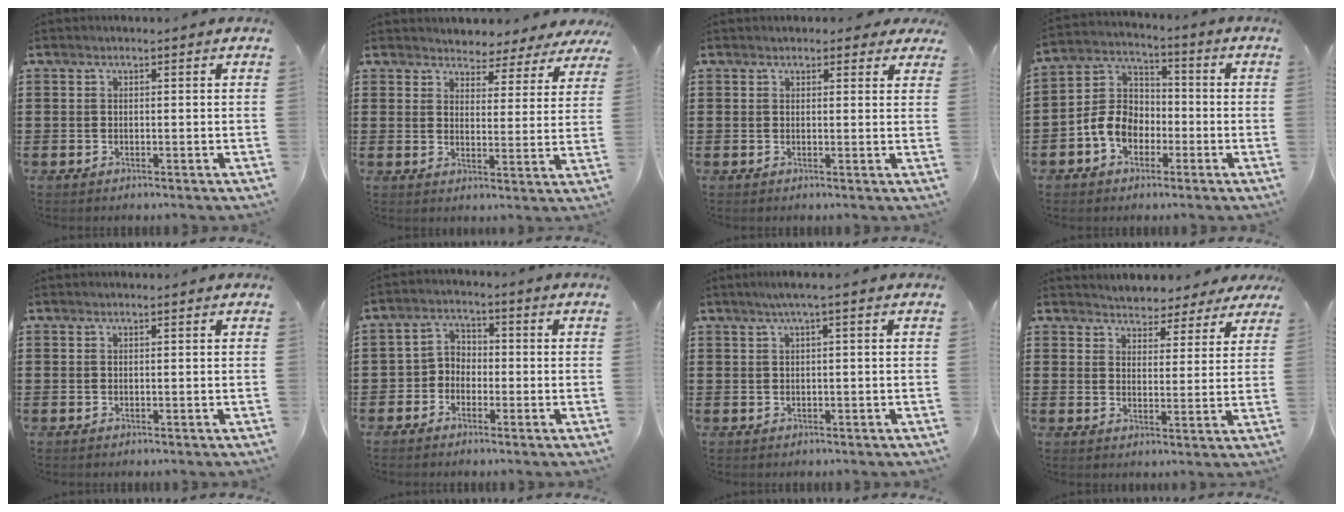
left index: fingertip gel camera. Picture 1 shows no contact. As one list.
[{"total": 3.6, "force": [3.4, 0.9, -0.3], "torque": [-0.018, -0.019, 0.058]}, {"total": 1.7, "force": [1.4, 1.0, 0.4], "torque": [-0.006, 0.005, 0.023]}, {"total": 7.3, "force": [-3.1, 5.6, 3.5], "torque": [-0.105, 0.011, -0.067]}, {"total": 0.0}, {"total": 3.5, "force": [-2.2, 2.6, 0.6], "torque": [-0.024, 0.010, -0.051]}, {"total": 1.6, "force": [0.2, -0.1, 1.6], "torque": [-0.027, -0.002, 0.004]}, {"total": 4.2, "force": [4.1, 0.1, -0.3], "torque": [-0.019, -0.028, 0.071]}]